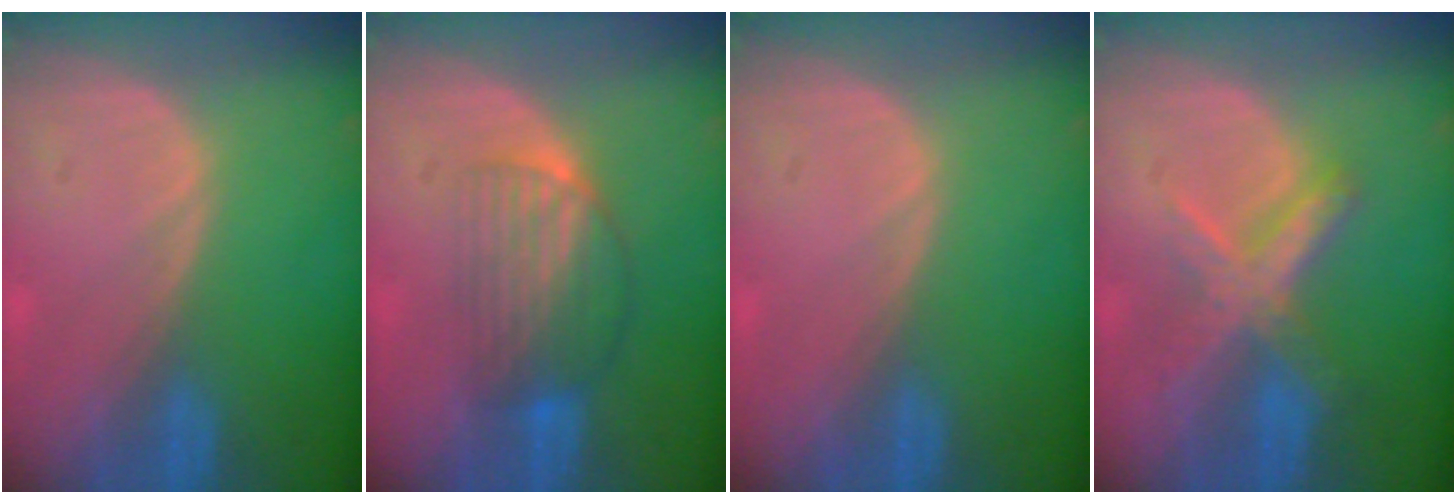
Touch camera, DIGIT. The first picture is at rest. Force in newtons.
{"total": 6.9, "press": 6.1, "slide": 3.2}
{"total": 0.0}
{"total": 7.2, "press": 6.2, "slide": 3.8}